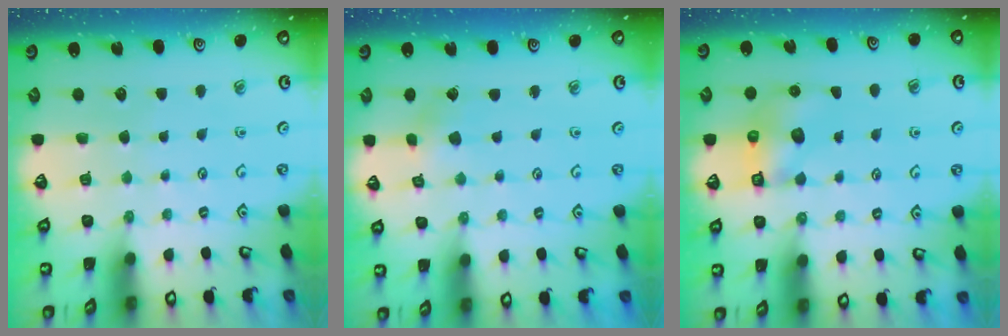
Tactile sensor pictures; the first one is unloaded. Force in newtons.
{"total": 2.1, "press": 2.1, "slide": 0.2}
{"total": 6.4, "press": 6.4, "slide": 0.7}